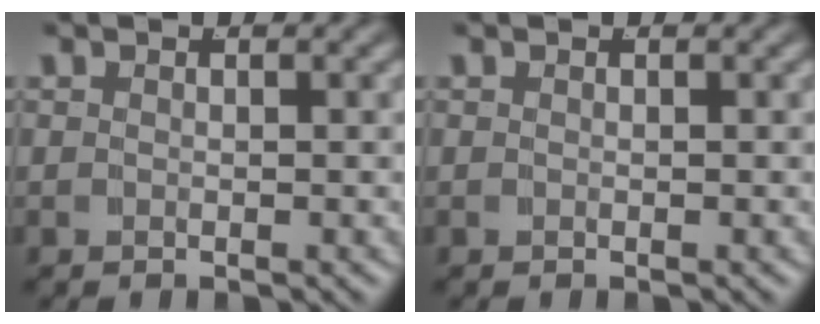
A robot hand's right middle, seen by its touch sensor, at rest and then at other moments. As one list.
[{"total": 0.0}]